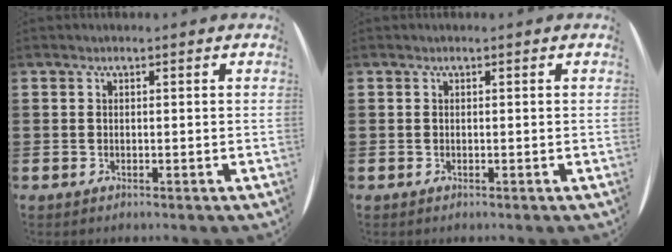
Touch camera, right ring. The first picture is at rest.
{"total": 0.0}